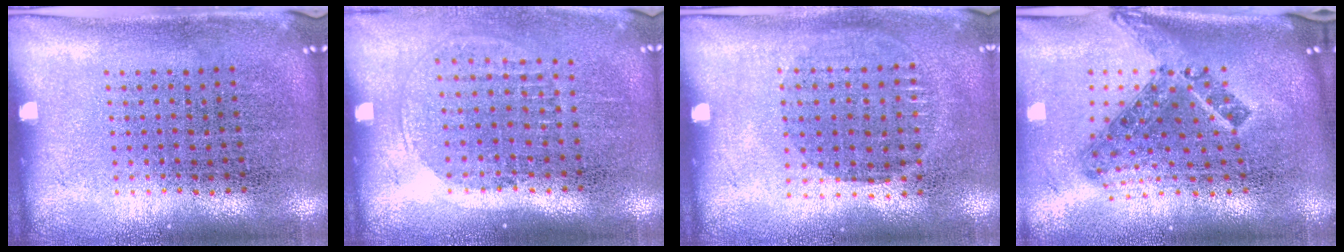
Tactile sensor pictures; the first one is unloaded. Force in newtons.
{"total": 1.3, "press": 1.2, "slide": 0.6}
{"total": 0.9, "press": 0.8, "slide": 0.4}
{"total": 1.7, "press": 1.2, "slide": 1.1}